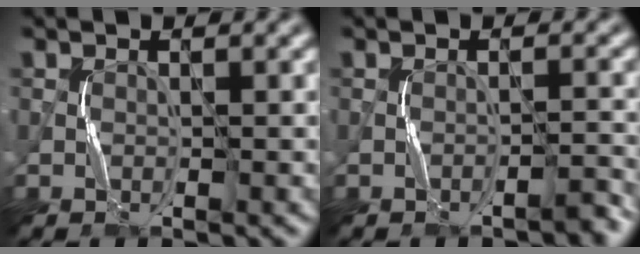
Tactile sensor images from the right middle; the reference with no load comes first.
{"total": 1.3, "force": [-1.3, -0.1, 0.4], "torque": [-0.007, 0.008, -0.022]}